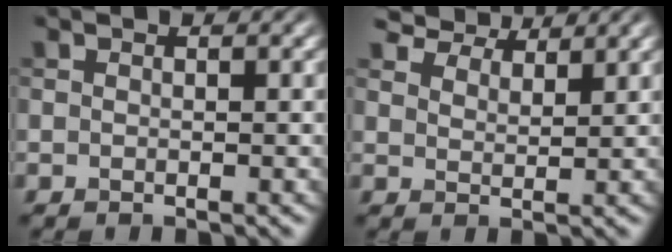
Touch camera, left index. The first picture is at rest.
{"total": 6.2, "force": [5.7, 1.8, 1.8], "torque": [-0.042, -0.010, 0.108]}